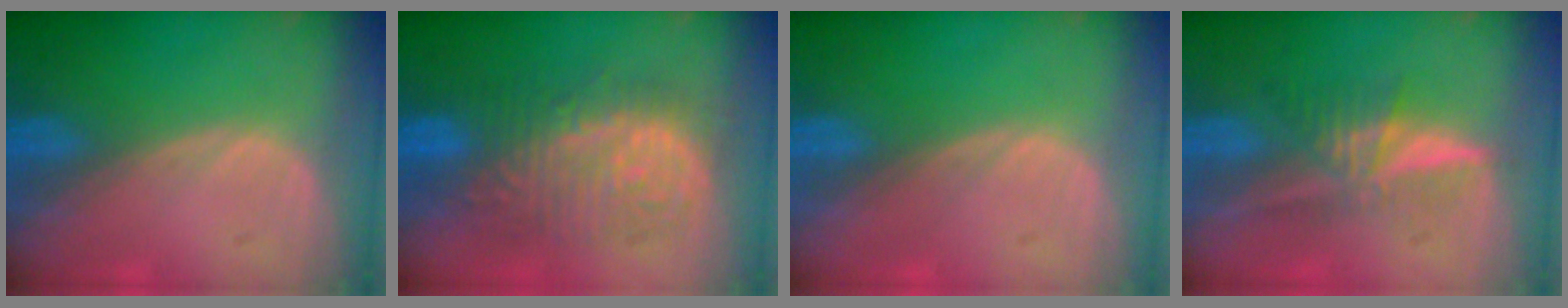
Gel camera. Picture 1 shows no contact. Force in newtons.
{"total": 10.3, "press": 10.3, "slide": 0.5}
{"total": 0.0}
{"total": 5.4, "press": 5.2, "slide": 1.5}